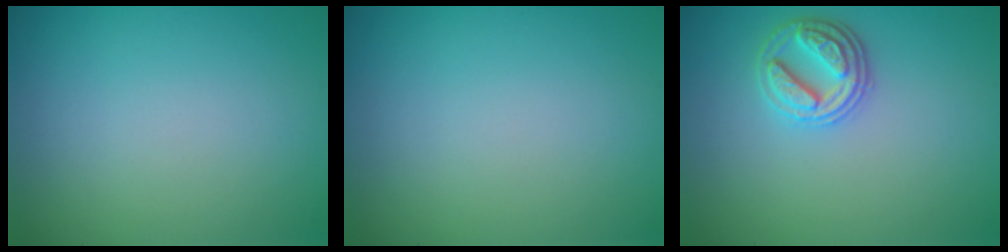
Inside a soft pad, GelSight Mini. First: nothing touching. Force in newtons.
{"total": 0.0}
{"total": 2.9, "press": 2.8, "slide": 0.8}